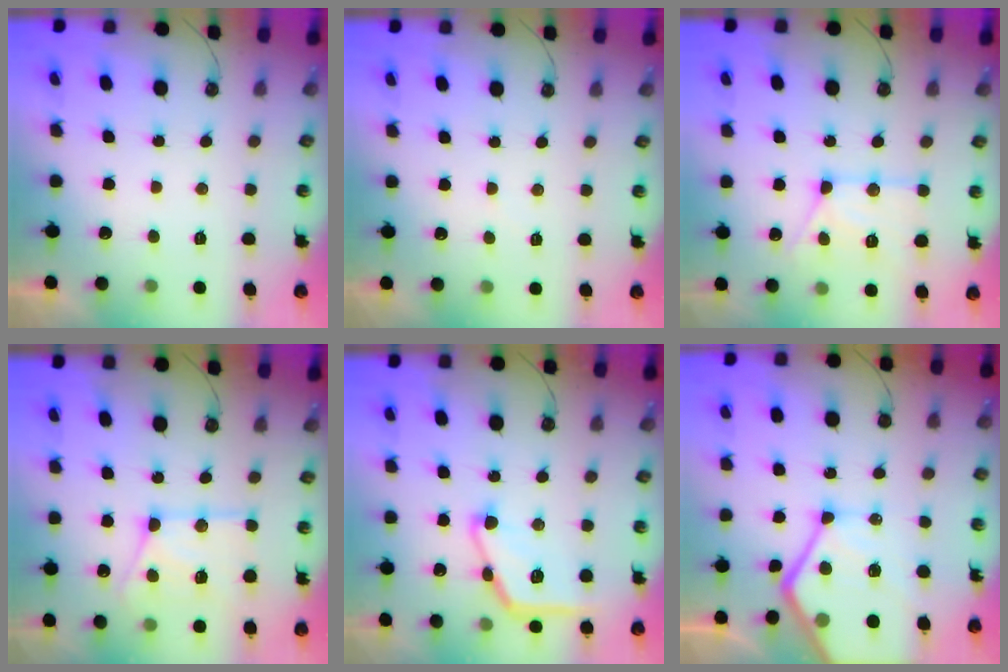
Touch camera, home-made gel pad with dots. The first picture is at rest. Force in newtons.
{"total": 3.3, "press": 3.2, "slide": 0.4}
{"total": 14.7, "press": 14.6, "slide": 1.5}
{"total": 16.3, "press": 16.2, "slide": 1.7}
{"total": 13.8, "press": 13.8, "slide": 0.4}
{"total": 21.9, "press": 21.8, "slide": 2.4}